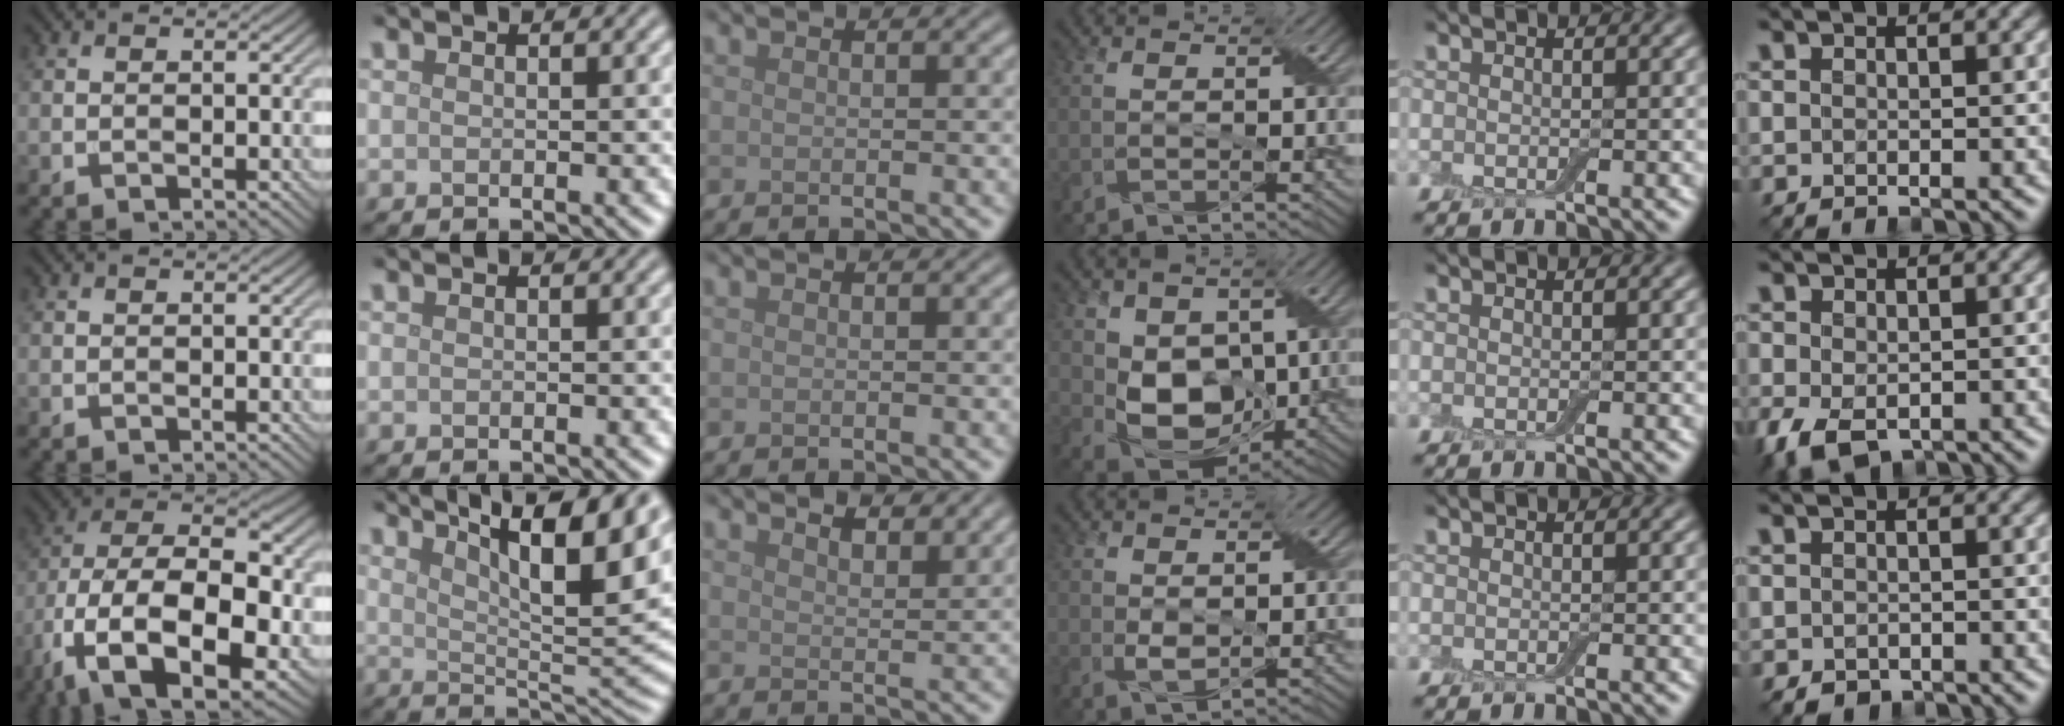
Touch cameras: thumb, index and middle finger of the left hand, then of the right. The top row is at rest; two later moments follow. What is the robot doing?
{"motion": "wrap", "object": "adhesive wrap"}